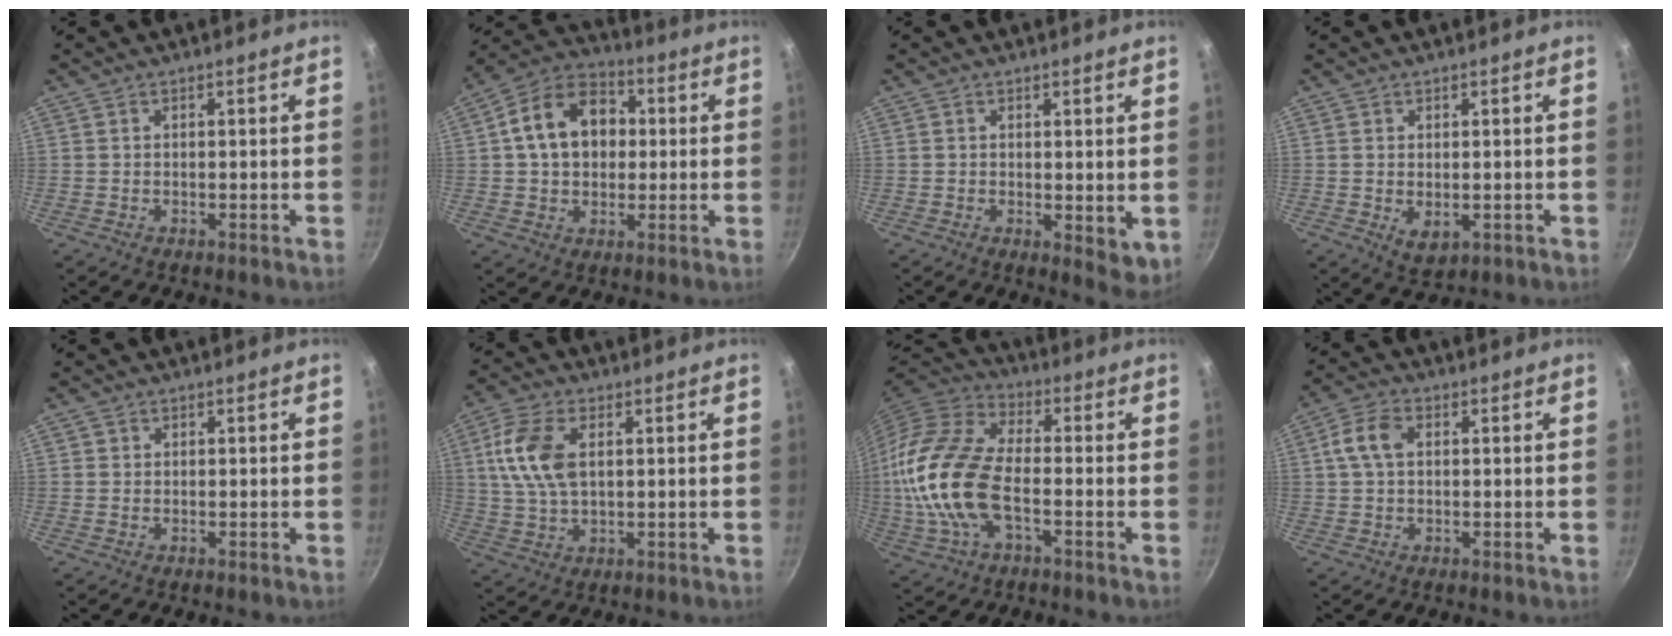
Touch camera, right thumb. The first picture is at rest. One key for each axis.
{"total": 14.4, "fx": 1.9, "fy": 10.9, "fz": 9.3, "tx": -0.124, "ty": 0.027, "tz": 0.017}
{"total": 4.8, "fx": 0.4, "fy": 2.3, "fz": 4.2, "tx": -0.057, "ty": -0.013, "tz": 0.009}
{"total": 4.0, "fx": -0.5, "fy": 2.5, "fz": 3.1, "tx": -0.050, "ty": -0.015, "tz": -0.001}
{"total": 0.8, "fx": 0.2, "fy": 0.7, "fz": 0.1, "tx": 0.001, "ty": 0.001, "tz": 0.000}
{"total": 10.8, "fx": 2.4, "fy": 6.2, "fz": 8.5, "tx": -0.162, "ty": 0.004, "tz": 0.044}
{"total": 18.6, "fx": -2.7, "fy": 9.6, "fz": 15.7, "tx": -0.314, "ty": 0.026, "tz": -0.063}
{"total": 6.2, "fx": 1.2, "fy": 3.9, "fz": 4.7, "tx": -0.097, "ty": 0.017, "tz": 0.017}